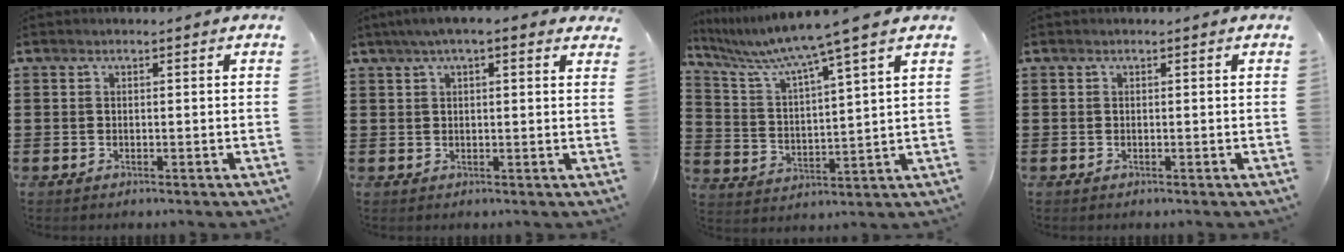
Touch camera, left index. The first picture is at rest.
{"total": 3.7, "force": [2.4, 0.8, 2.8], "torque": [-0.057, 0.007, 0.042]}
{"total": 7.8, "force": [6.3, -1.0, 4.5], "torque": [-0.114, -0.044, 0.098]}
{"total": 0.0}